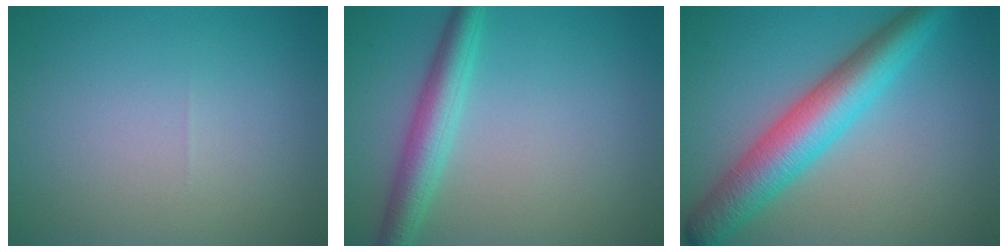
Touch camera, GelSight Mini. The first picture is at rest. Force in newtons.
{"total": 3.8, "press": 3.8, "slide": 0.2}
{"total": 7.0, "press": 7.0, "slide": 0.0}